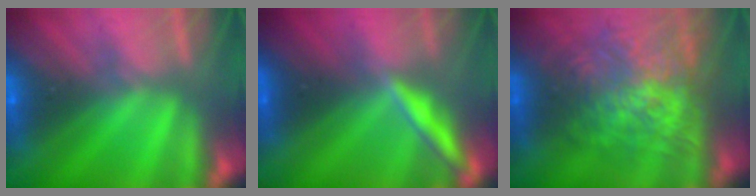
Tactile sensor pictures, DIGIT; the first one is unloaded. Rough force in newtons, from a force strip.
{"total": 2.0}
{"total": 10.4}